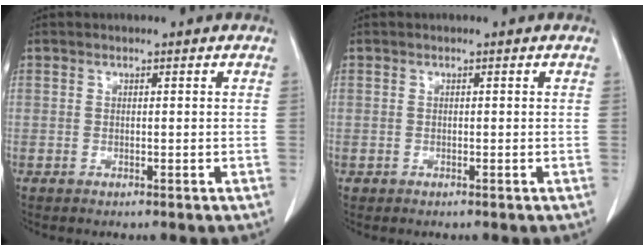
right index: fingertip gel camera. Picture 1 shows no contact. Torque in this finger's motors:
{"motor_torque": [-0.08, 0.08, -0.27, -0.09]}